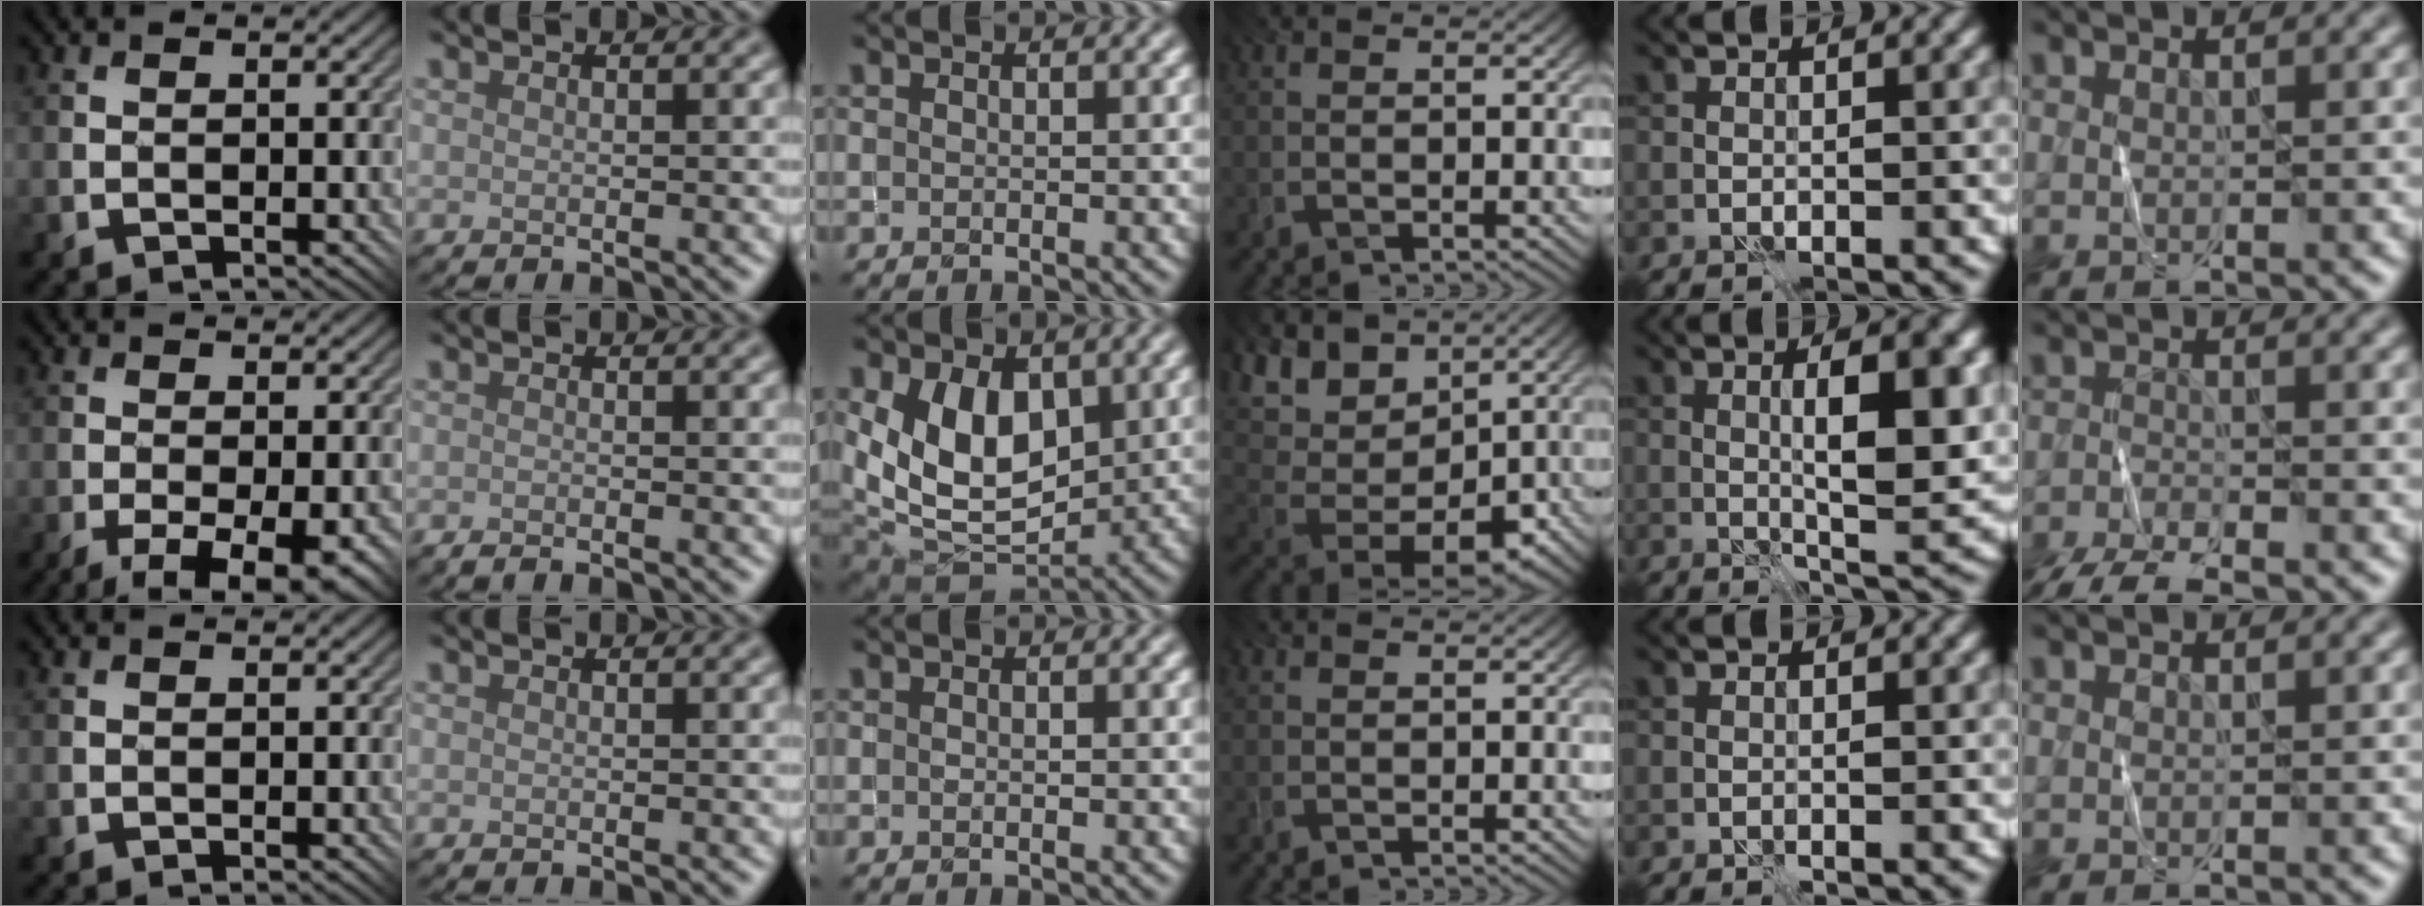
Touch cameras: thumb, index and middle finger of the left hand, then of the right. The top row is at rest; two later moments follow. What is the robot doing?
{"motion": "fold", "object": "shorts"}